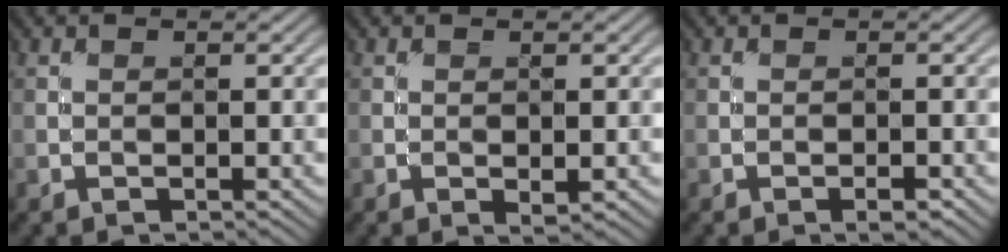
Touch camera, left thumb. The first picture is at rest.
{"total": 1.6, "force": [-0.3, 0.7, 1.4], "torque": [-0.022, -0.002, -0.004]}
{"total": 1.4, "force": [-0.8, 0.5, 1.0], "torque": [-0.015, 0.001, -0.014]}